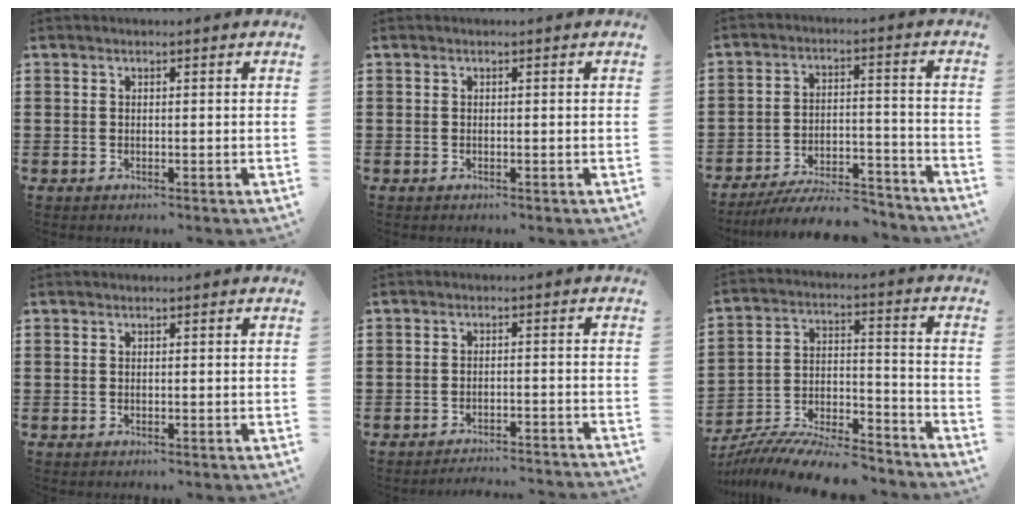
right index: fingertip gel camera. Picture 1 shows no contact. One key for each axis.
{"total": 0.0}
{"total": 8.5, "fx": -7.8, "fy": 1.3, "fz": 3.0, "tx": -0.047, "ty": 0.017, "tz": -0.148}
{"total": 0.0}
{"total": 2.7, "fx": -2.6, "fy": -0.3, "fz": 0.2, "tx": -0.010, "ty": -0.003, "tz": -0.055}
{"total": 10.7, "fx": -10.0, "fy": 1.3, "fz": 3.7, "tx": -0.063, "ty": 0.021, "tz": -0.193}